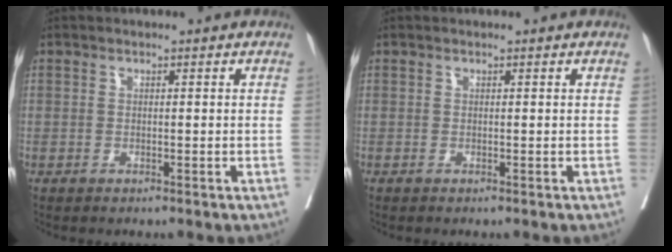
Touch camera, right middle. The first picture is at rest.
{"total": 0.0}